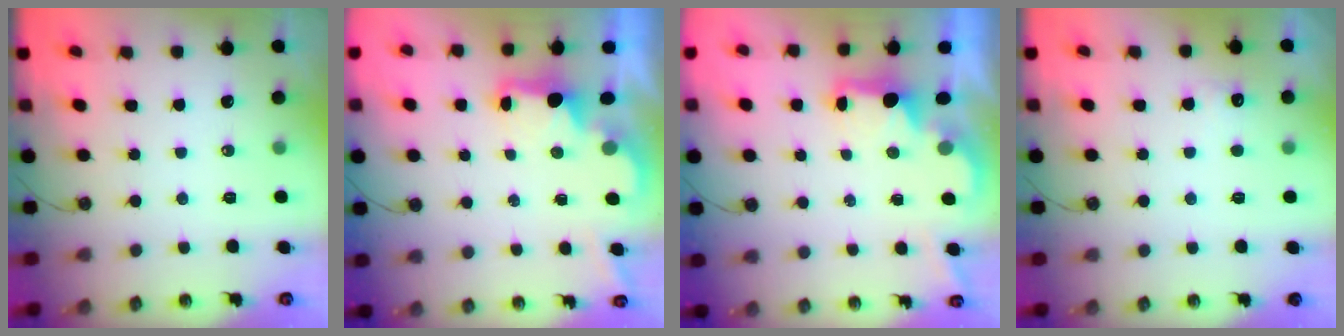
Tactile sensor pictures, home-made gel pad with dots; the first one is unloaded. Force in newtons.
{"total": 2.1, "press": 1.9, "slide": 0.8}
{"total": 2.2, "press": 2.1, "slide": 0.8}
{"total": 4.1, "press": 4.0, "slide": 1.1}